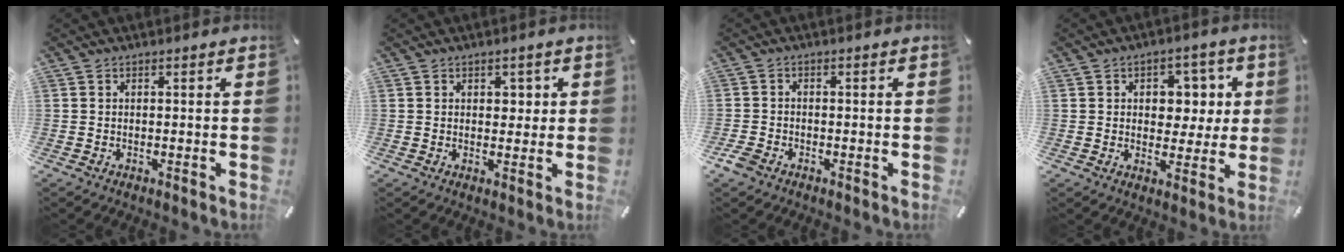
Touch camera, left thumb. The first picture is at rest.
{"total": 2.4, "force": [0.7, 1.9, 1.3], "torque": [-0.004, -0.003, 0.004]}
{"total": 2.7, "force": [-1.8, 1.7, 1.2], "torque": [-0.032, 0.004, -0.037]}
{"total": 7.7, "force": [1.6, 6.3, 4.1], "torque": [-0.041, -0.004, 0.022]}